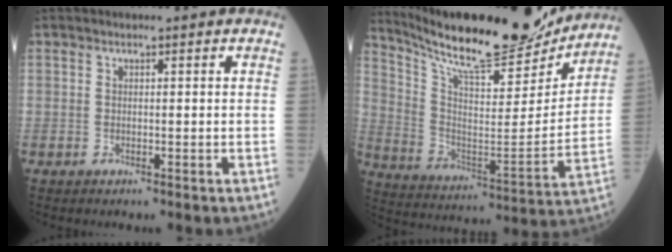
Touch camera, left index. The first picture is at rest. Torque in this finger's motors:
{"motor_torque": [0.99, -1.12, 0.43, 0.13]}